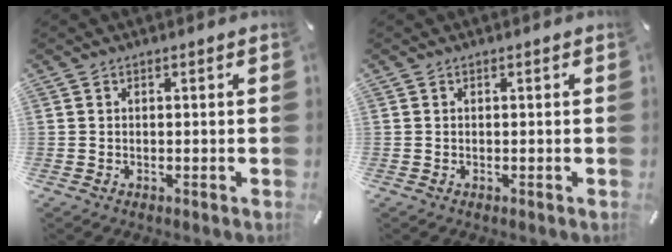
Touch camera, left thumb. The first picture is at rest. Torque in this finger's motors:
{"motor_torque": [0.00, 0.00, 0.01, -0.01, 0.00]}